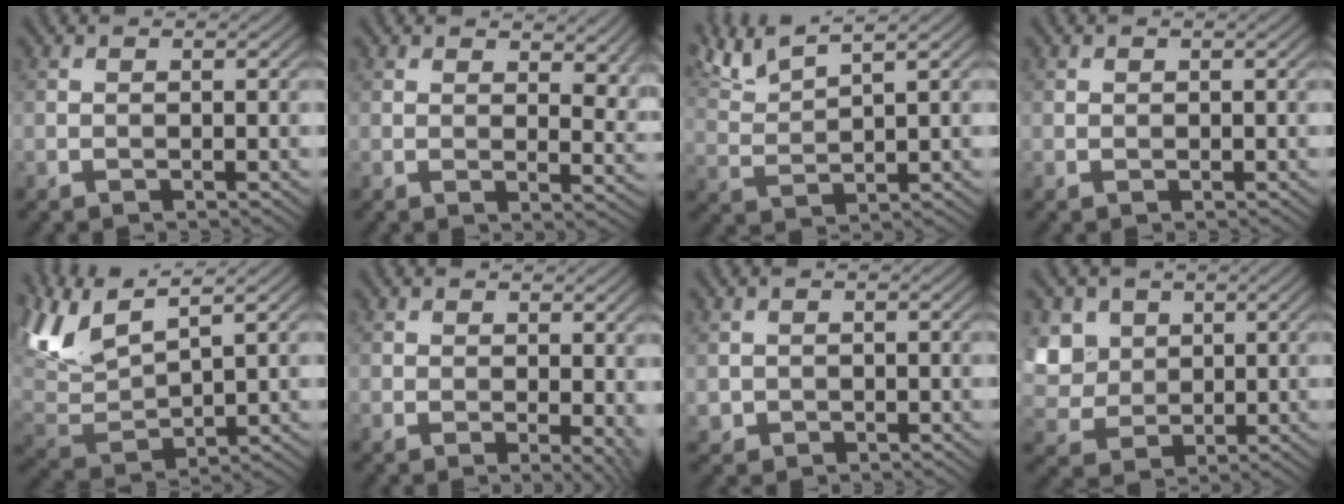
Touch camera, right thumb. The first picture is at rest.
{"total": 7.1, "force": [4.0, 3.5, 4.7], "torque": [-0.063, -0.005, 0.070]}
{"total": 7.1, "force": [5.4, 1.2, 4.5], "torque": [-0.106, 0.020, 0.110]}
{"total": 0.0}
{"total": 10.8, "force": [7.1, 3.2, 7.5], "torque": [-0.189, 0.020, 0.145]}
{"total": 3.7, "force": [0.8, 1.8, 3.1], "torque": [-0.046, -0.005, 0.015]}
{"total": 1.3, "force": [0.5, 1.2, 0.1], "torque": [-0.008, -0.007, 0.010]}
{"total": 7.5, "force": [2.6, 6.1, 3.5], "torque": [-0.138, -0.002, 0.057]}